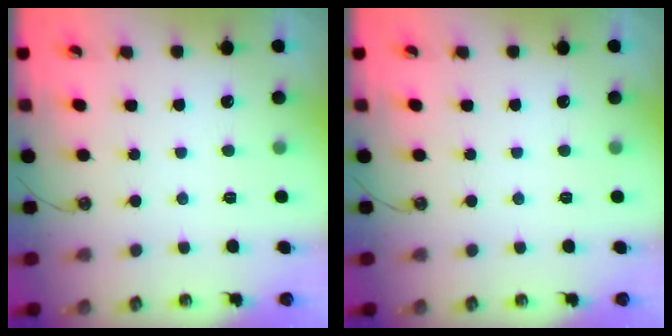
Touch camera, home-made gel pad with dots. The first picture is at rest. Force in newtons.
{"total": 0.0}